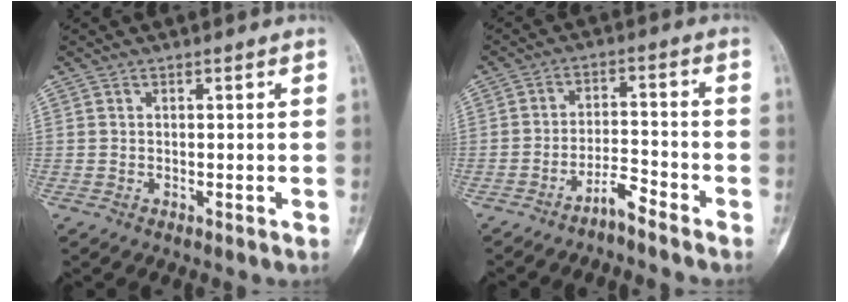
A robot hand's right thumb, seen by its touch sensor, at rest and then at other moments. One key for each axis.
{"total": 4.2, "fx": -3.6, "fy": 0.5, "fz": 2.1, "tx": -0.034, "ty": 0.033, "tz": -0.068}